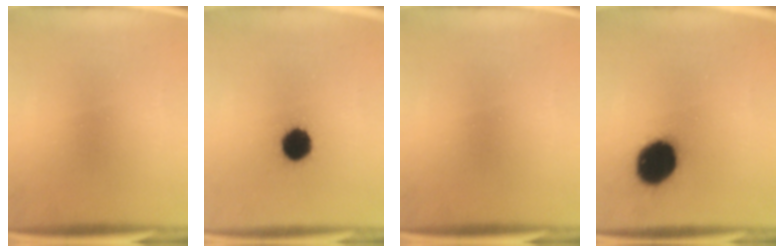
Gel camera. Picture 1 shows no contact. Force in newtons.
{"total": 8.4}
{"total": 0.0}
{"total": 15.4}